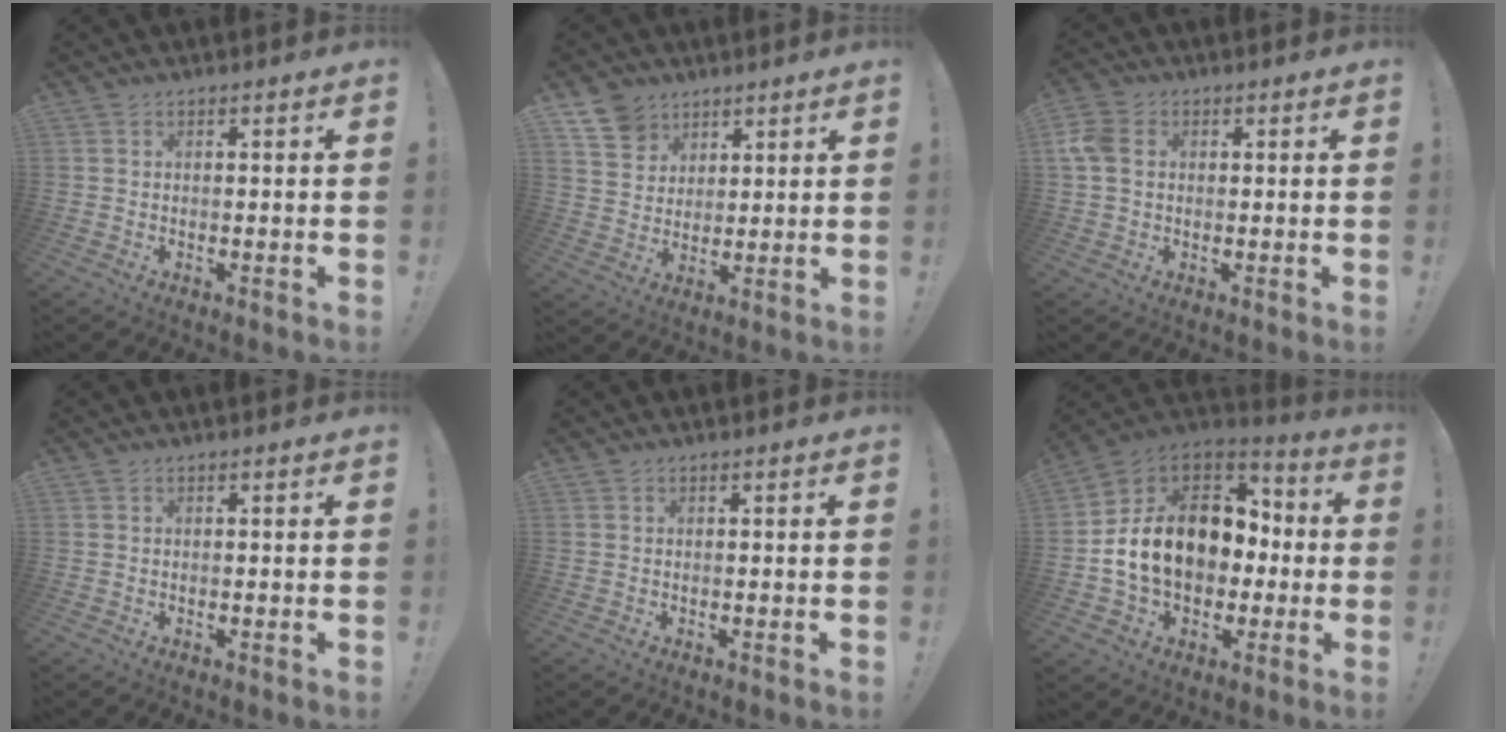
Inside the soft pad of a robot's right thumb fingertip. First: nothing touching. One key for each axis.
{"total": 9.2, "fx": 6.3, "fy": 6.5, "fz": 1.6, "tx": -0.022, "ty": -0.045, "tz": 0.125}
{"total": 7.3, "fx": 1.3, "fy": 5.5, "fz": 4.7, "tx": -0.104, "ty": 0.007, "tz": 0.027}
{"total": 0.0}
{"total": 0.0}
{"total": 19.1, "fx": 1.0, "fy": 14.2, "fz": 12.8, "tx": -0.208, "ty": 0.011, "tz": 0.037}